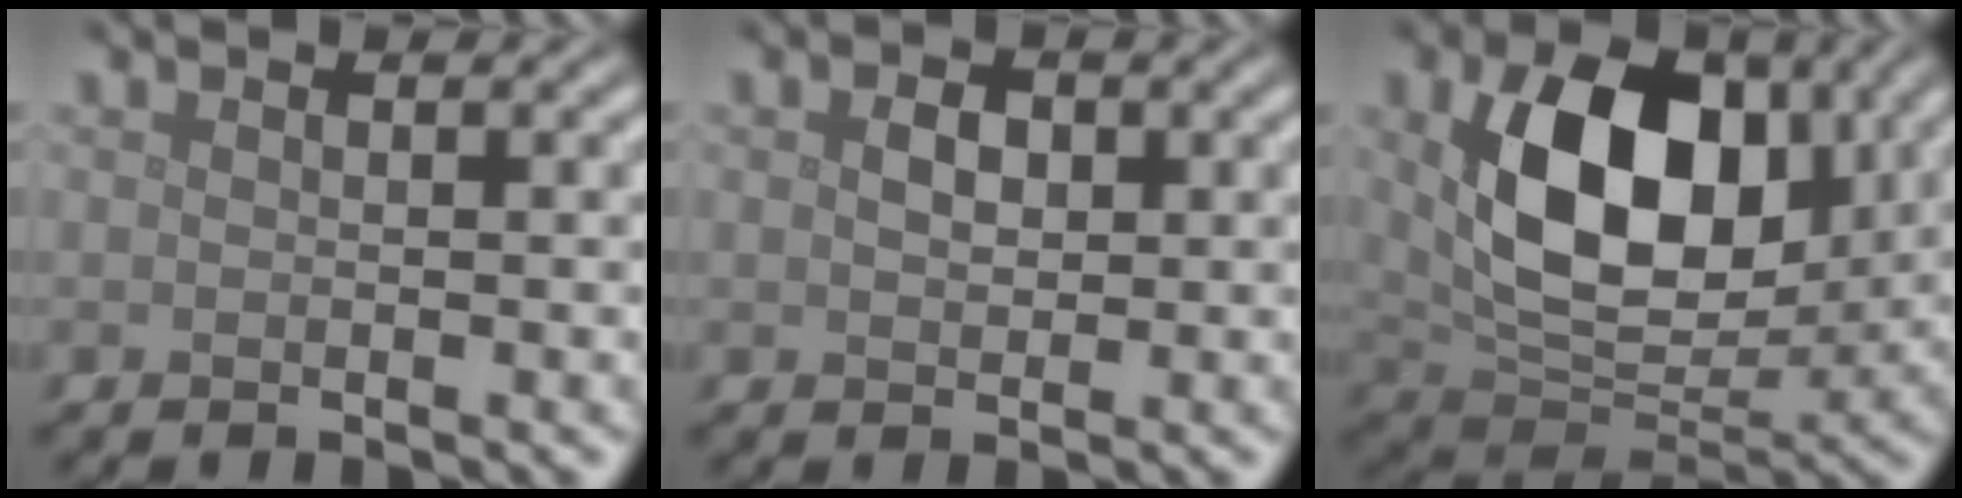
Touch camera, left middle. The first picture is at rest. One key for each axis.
{"total": 1.7, "fx": 0.4, "fy": 1.2, "fz": 1.1, "tx": -0.022, "ty": 0.000, "tz": 0.006}
{"total": 11.2, "fx": 2.5, "fy": 7.1, "fz": 8.4, "tx": -0.151, "ty": -0.011, "tz": 0.051}